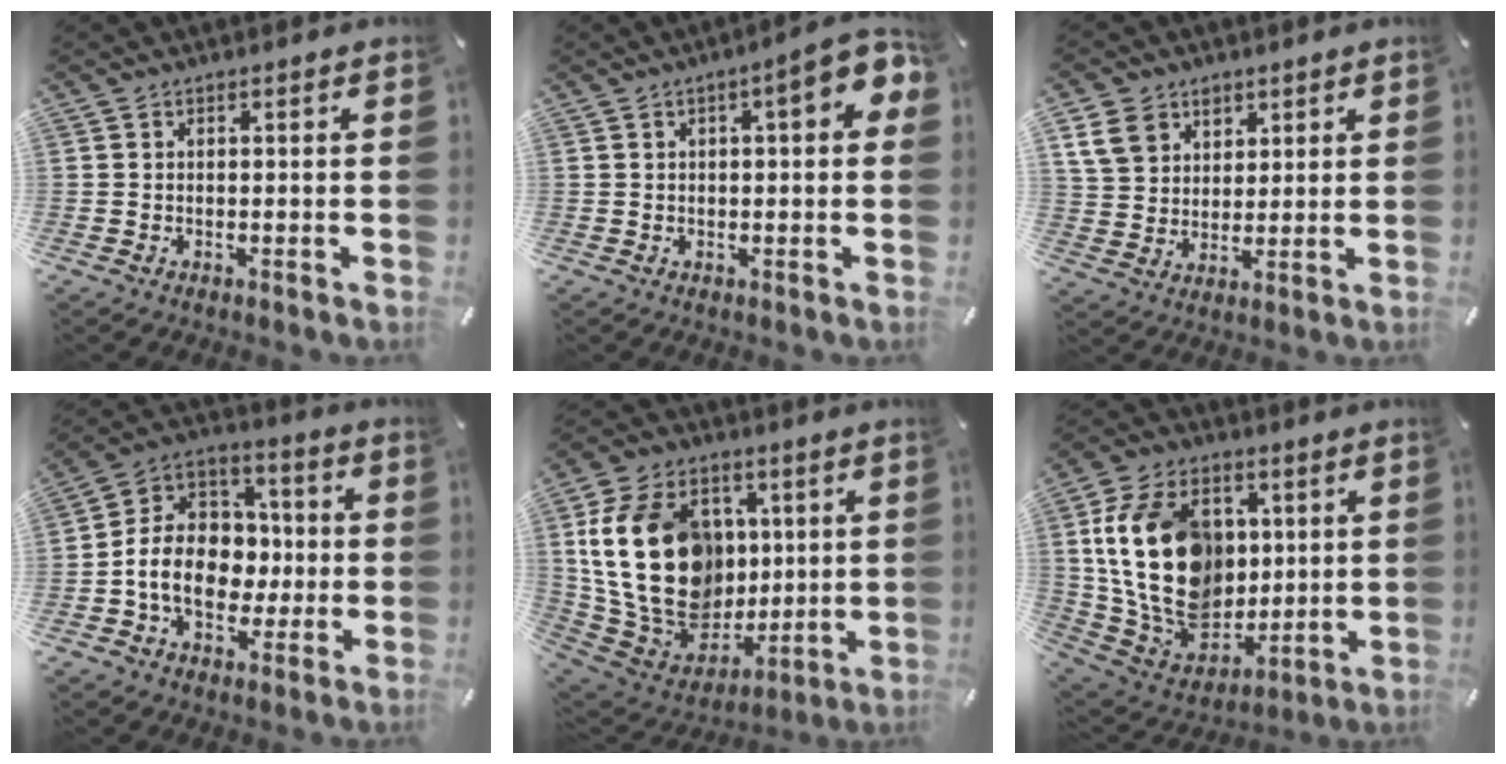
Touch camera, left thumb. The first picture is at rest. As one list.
[{"total": 8.4, "force": [2.7, 2.7, 7.5], "torque": [-0.091, -0.018, 0.039]}, {"total": 9.3, "force": [4.8, 7.5, 2.9], "torque": [-0.066, -0.007, 0.096]}, {"total": 13.8, "force": [-2.9, 11.4, 7.2], "torque": [-0.154, 0.013, -0.048]}, {"total": 24.5, "force": [3.6, 18.7, 15.5], "torque": [-0.299, -0.020, 0.075]}, {"total": 21.9, "force": [3.7, 16.7, 13.8], "torque": [-0.272, -0.018, 0.071]}]